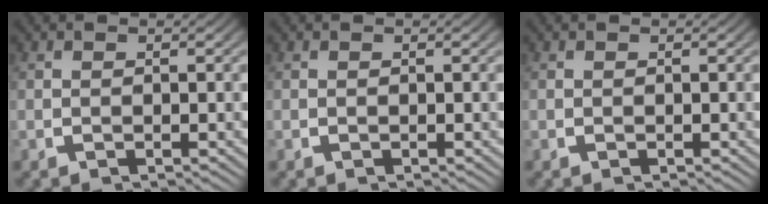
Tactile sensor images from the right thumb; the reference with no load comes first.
{"total": 0.0}
{"total": 0.0}